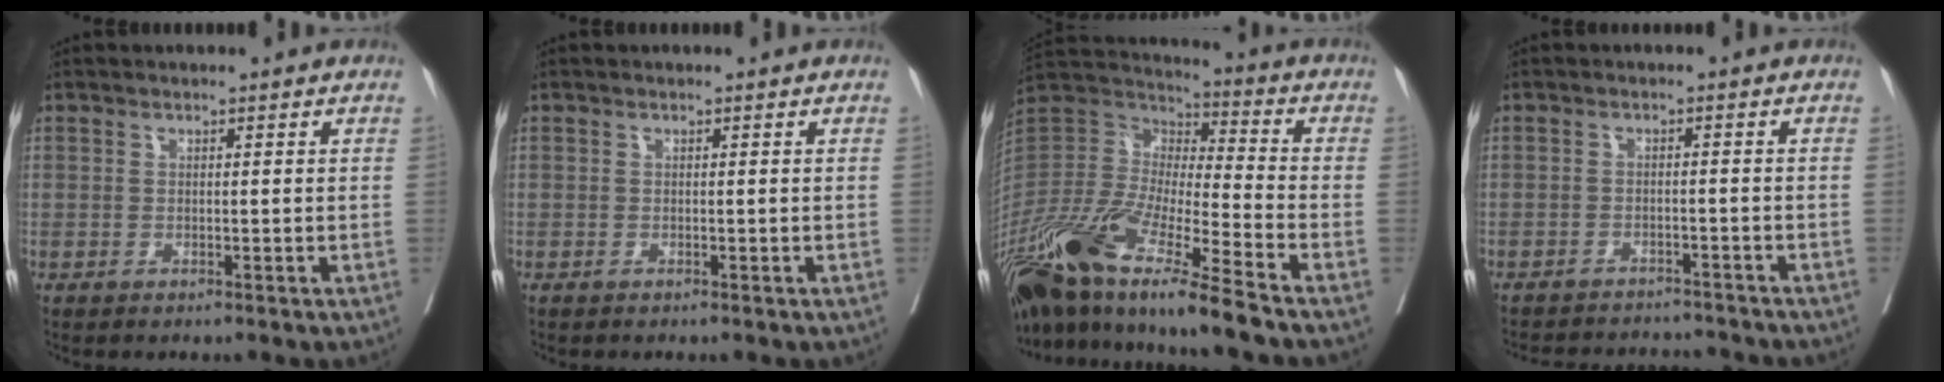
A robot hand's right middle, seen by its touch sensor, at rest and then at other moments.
{"total": 0.0}
{"total": 23.3, "force": [-16.4, 1.4, 16.5], "torque": [-0.363, -0.060, -0.314]}
{"total": 11.0, "force": [-10.6, 2.0, 2.2], "torque": [-0.041, 0.006, -0.134]}